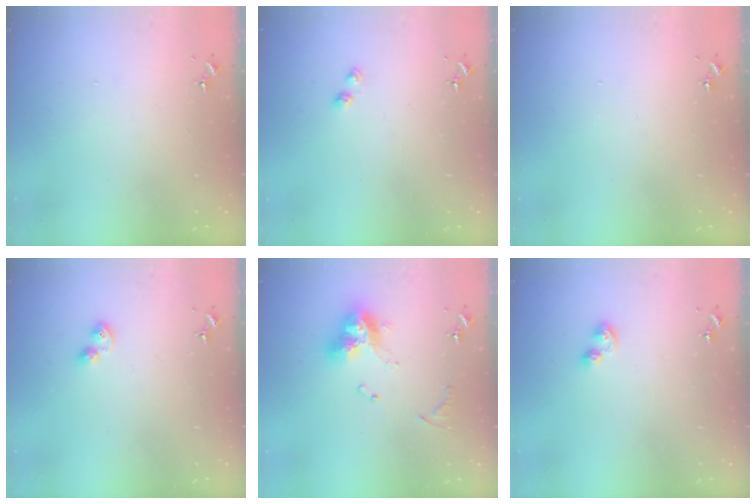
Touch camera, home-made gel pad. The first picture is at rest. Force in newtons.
{"total": 3.1, "press": 3.1, "slide": 0.4}
{"total": 0.0}
{"total": 4.3, "press": 4.2, "slide": 1.0}
{"total": 12.9, "press": 12.8, "slide": 1.2}
{"total": 5.1, "press": 5.0, "slide": 0.8}